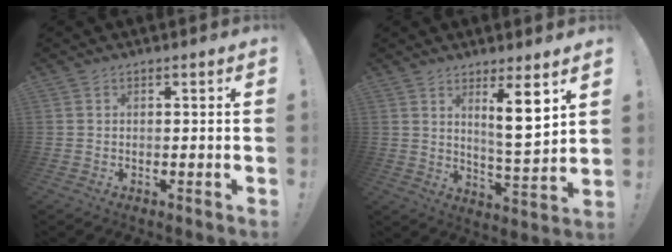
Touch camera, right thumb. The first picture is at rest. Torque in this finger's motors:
{"motor_torque": [-0.45, 0.85, 0.05, 0.04, 0.08]}